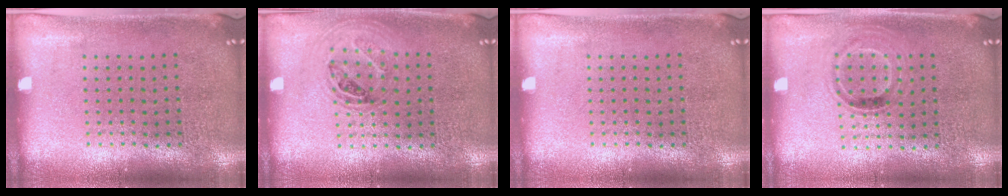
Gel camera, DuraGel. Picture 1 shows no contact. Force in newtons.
{"total": 1.1, "press": 1.0, "slide": 0.4}
{"total": 0.0}
{"total": 0.8, "press": 0.7, "slide": 0.4}